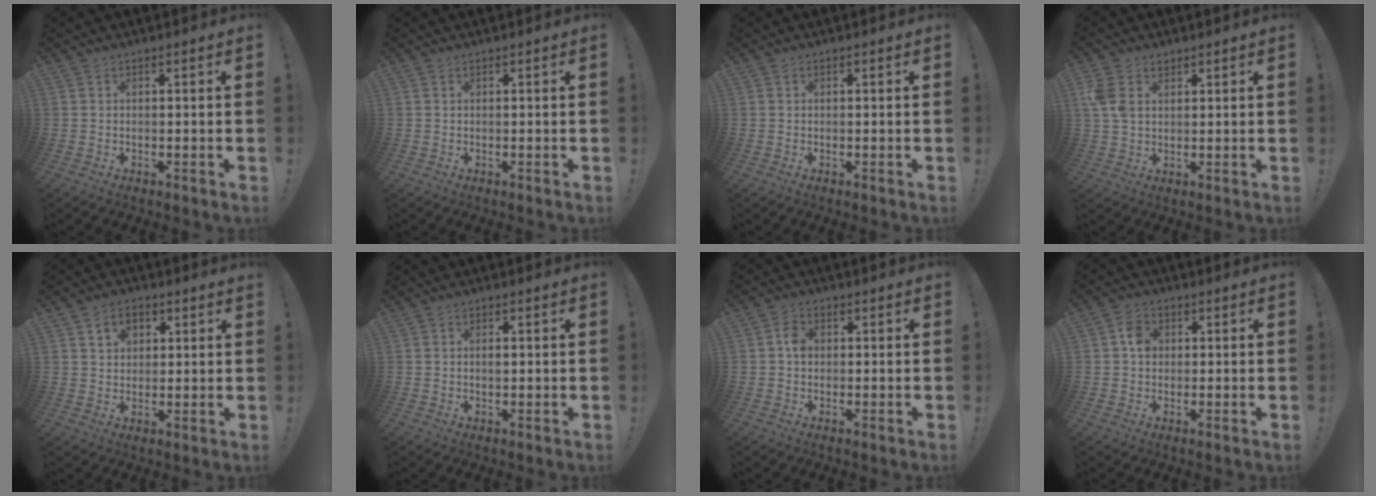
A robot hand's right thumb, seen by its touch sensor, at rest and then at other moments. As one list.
[{"total": 0.0}, {"total": 0.0}, {"total": 5.9, "force": [2.4, 4.1, 3.5], "torque": [-0.057, -0.003, 0.050]}, {"total": 5.7, "force": [2.8, 3.9, 3.0], "torque": [-0.047, -0.005, 0.050]}, {"total": 1.4, "force": [0.0, 0.6, 1.3], "torque": [-0.011, -0.002, -0.004]}, {"total": 3.8, "force": [0.0, 2.8, 2.5], "torque": [-0.034, 0.006, -0.002]}, {"total": 4.9, "force": [0.5, 4.0, 2.9], "torque": [-0.036, 0.006, 0.007]}]